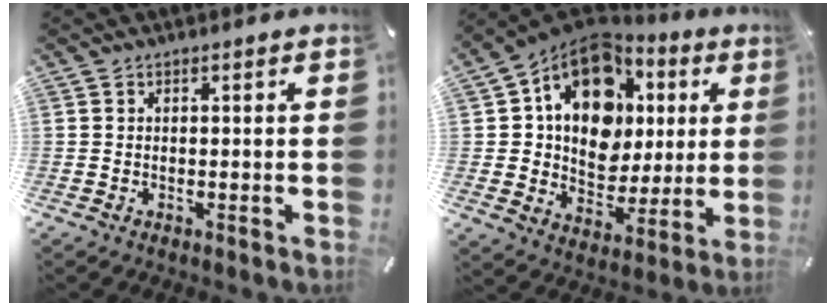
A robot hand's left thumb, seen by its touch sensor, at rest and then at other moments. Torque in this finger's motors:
{"motor_torque": [2.50, 2.51, 1.66, -1.11, 0.50]}